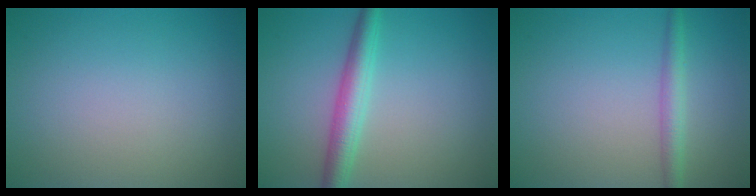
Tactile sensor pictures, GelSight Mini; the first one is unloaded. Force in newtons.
{"total": 3.5, "press": 3.5, "slide": 0.0}
{"total": 2.2, "press": 2.2, "slide": 0.1}